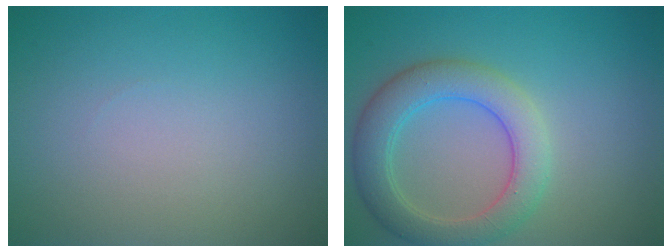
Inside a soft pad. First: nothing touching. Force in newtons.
{"total": 5.1, "press": 5.1, "slide": 0.0}